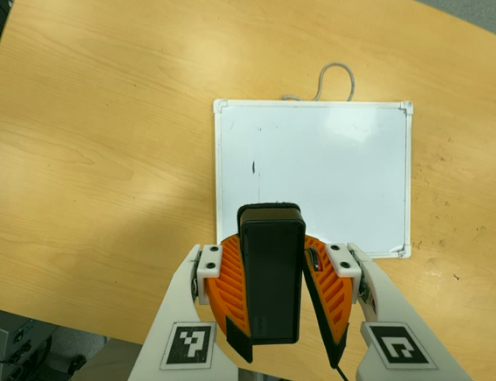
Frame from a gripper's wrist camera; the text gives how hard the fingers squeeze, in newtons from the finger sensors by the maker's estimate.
{"total": 9.1, "left": 9.3, "right": 8.8}